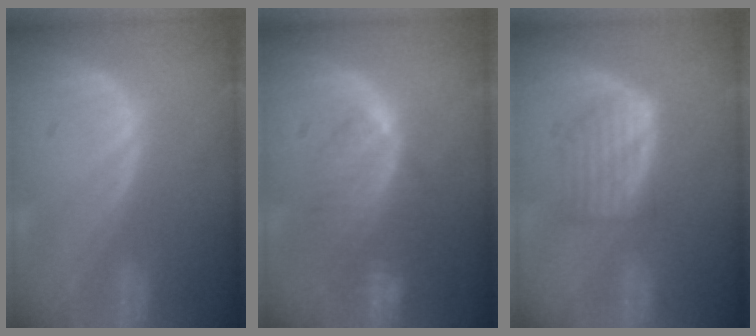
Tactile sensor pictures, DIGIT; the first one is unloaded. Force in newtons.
{"total": 8.4, "press": 7.1, "slide": 4.4}
{"total": 5.6, "press": 5.3, "slide": 1.9}